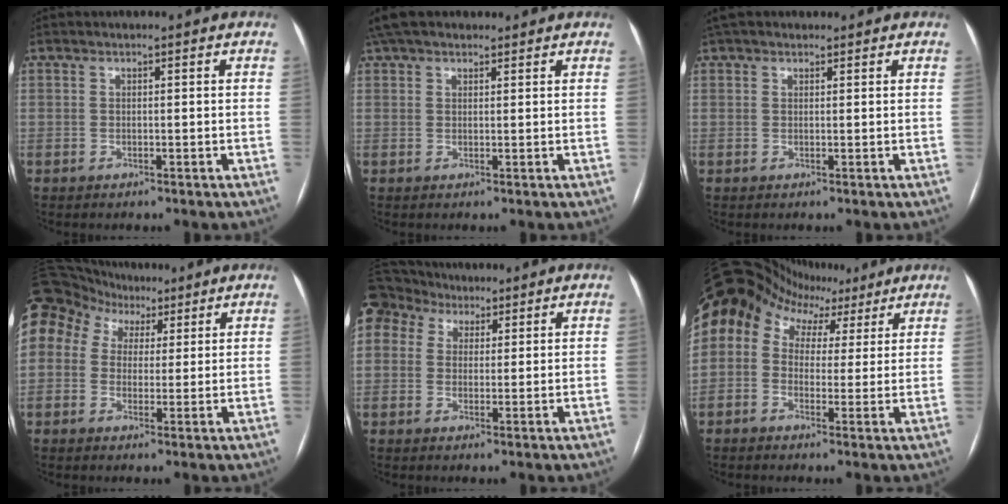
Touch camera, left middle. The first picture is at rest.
{"total": 7.4, "force": [6.0, 3.0, 3.2], "torque": [-0.053, 0.045, 0.107]}
{"total": 4.0, "force": [3.3, 1.7, 1.6], "torque": [-0.026, 0.038, 0.054]}
{"total": 22.0, "force": [10.3, 17.2, 9.1], "torque": [-0.277, 0.119, 0.196]}
{"total": 11.5, "force": [6.5, 8.8, 3.6], "torque": [-0.104, 0.064, 0.123]}
{"total": 13.0, "force": [6.5, 9.8, 5.5], "torque": [-0.102, 0.074, 0.095]}